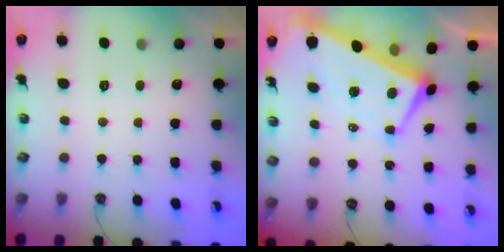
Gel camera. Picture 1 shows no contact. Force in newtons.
{"total": 2.2, "press": 1.9, "slide": 1.1}